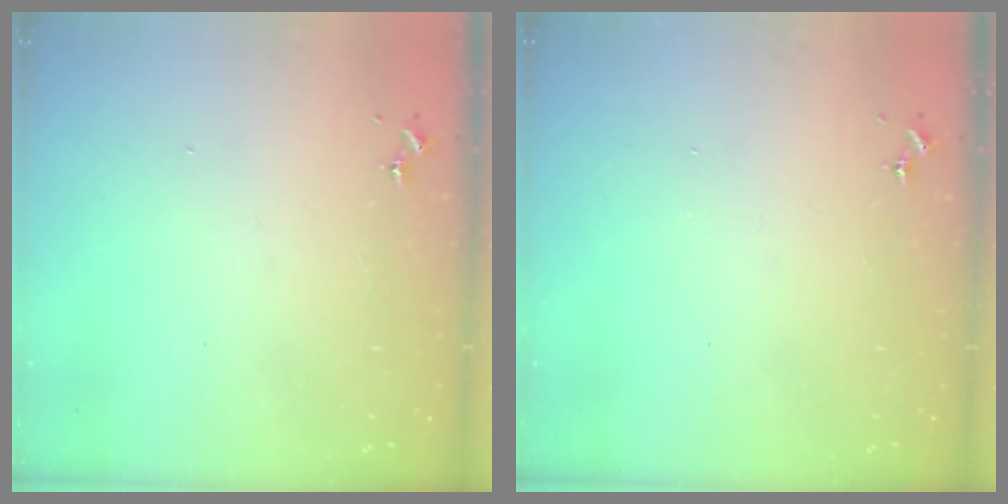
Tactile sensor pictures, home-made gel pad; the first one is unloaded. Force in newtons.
{"total": 0.0}